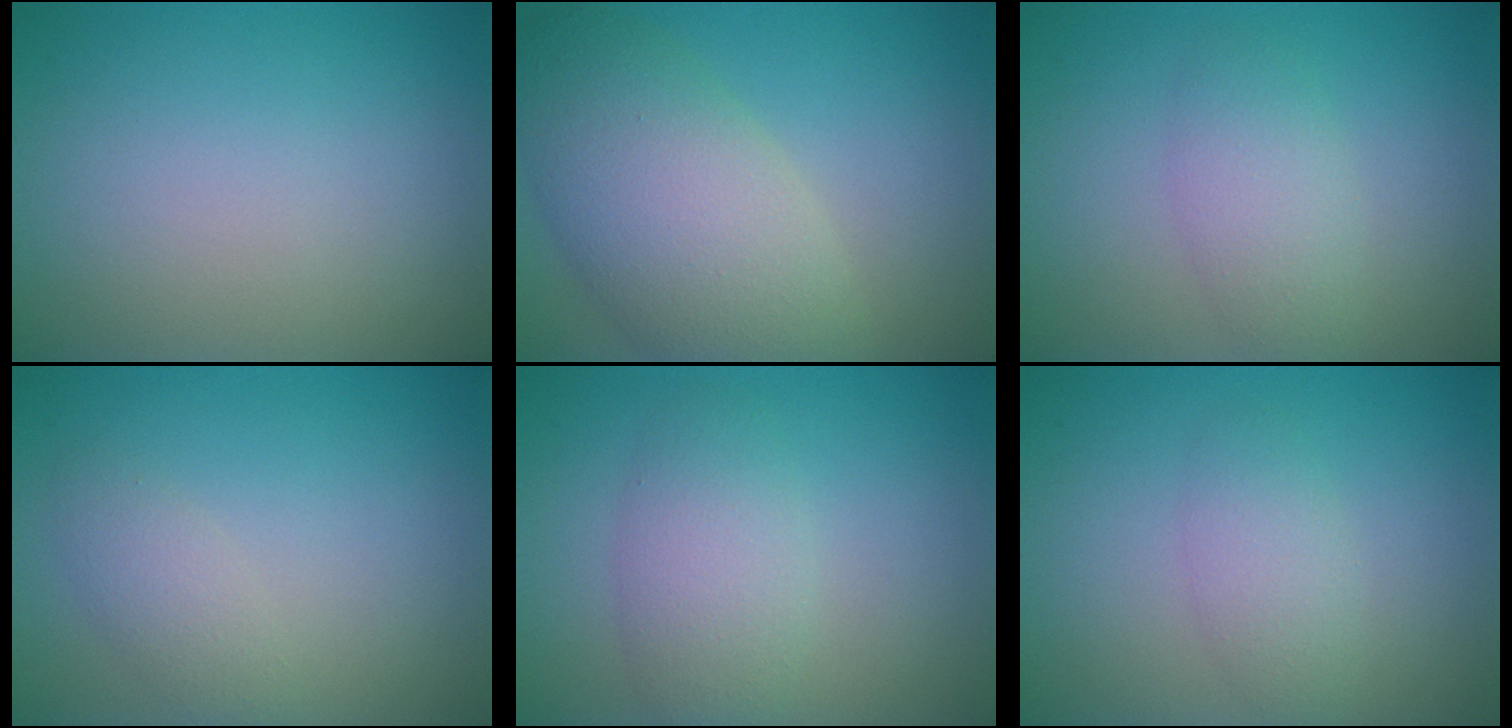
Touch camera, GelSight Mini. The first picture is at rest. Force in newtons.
{"total": 8.7, "press": 8.7, "slide": 0.4}
{"total": 2.9, "press": 2.9, "slide": 0.1}
{"total": 1.8, "press": 1.8, "slide": 0.1}
{"total": 3.5, "press": 3.5, "slide": 0.1}
{"total": 2.2, "press": 2.2, "slide": 0.1}